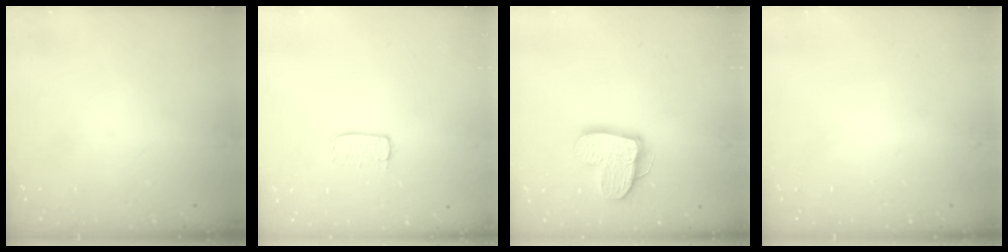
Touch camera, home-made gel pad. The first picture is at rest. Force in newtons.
{"total": 5.2, "press": 5.2, "slide": 0.3}
{"total": 14.4, "press": 14.3, "slide": 1.3}
{"total": 0.0}